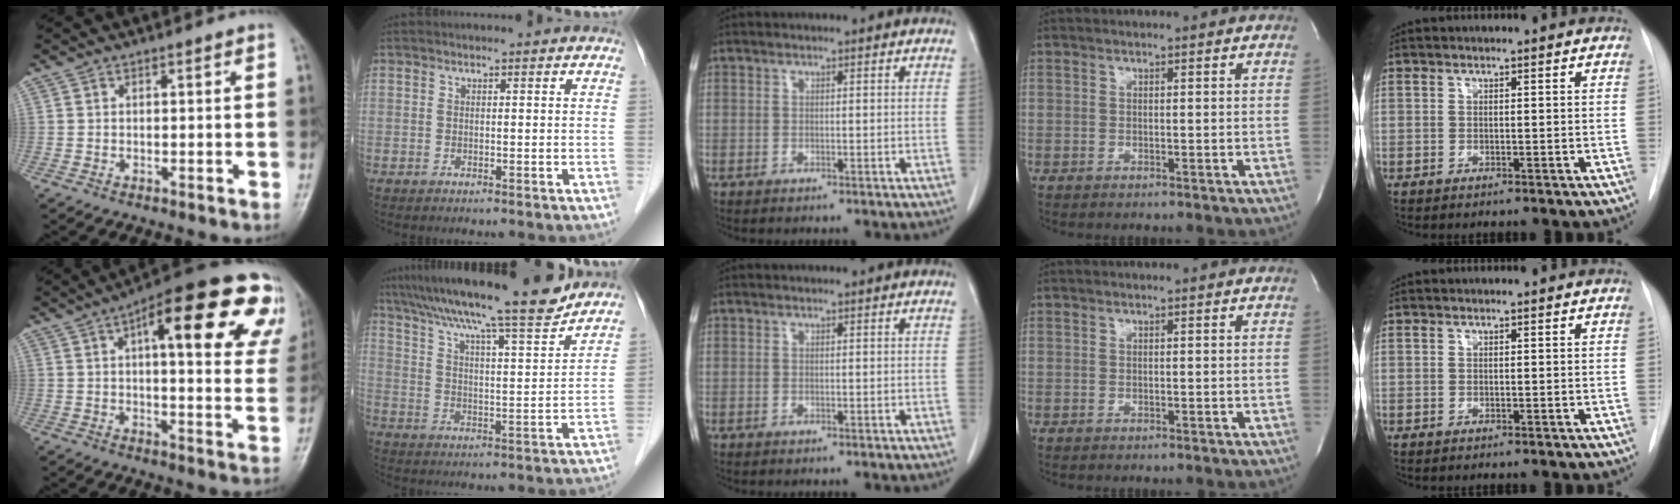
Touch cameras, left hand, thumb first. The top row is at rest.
{"thumb": {"total": 24.4, "force": [10.6, 8.0, 20.5], "torque": [-0.248, 0.007, 0.133]}, "index": {"total": 18.5, "force": [16.0, 0.3, 9.4], "torque": [-0.153, 0.004, 0.242]}}